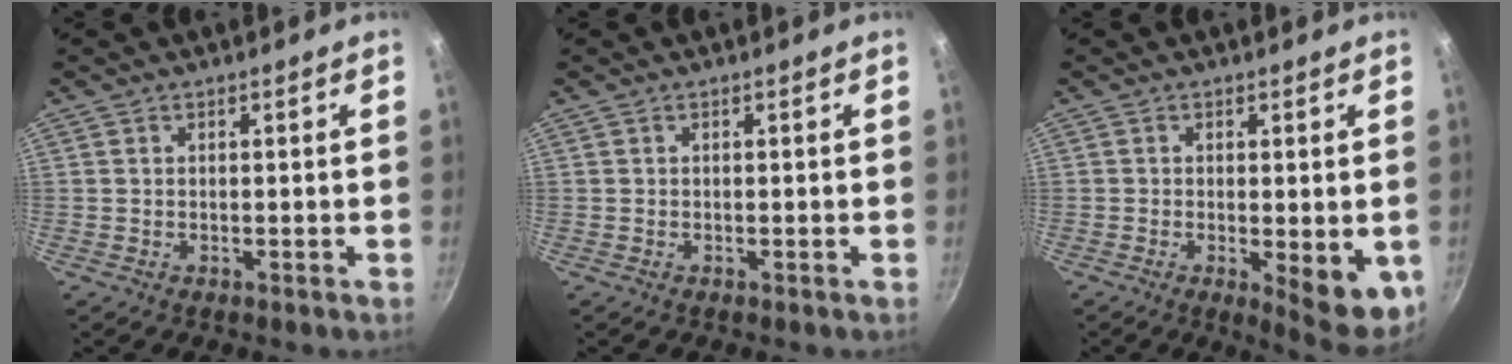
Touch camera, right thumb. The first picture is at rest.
{"total": 0.0}
{"total": 9.0, "force": [-1.7, 2.9, 8.3], "torque": [-0.093, -0.008, -0.014]}